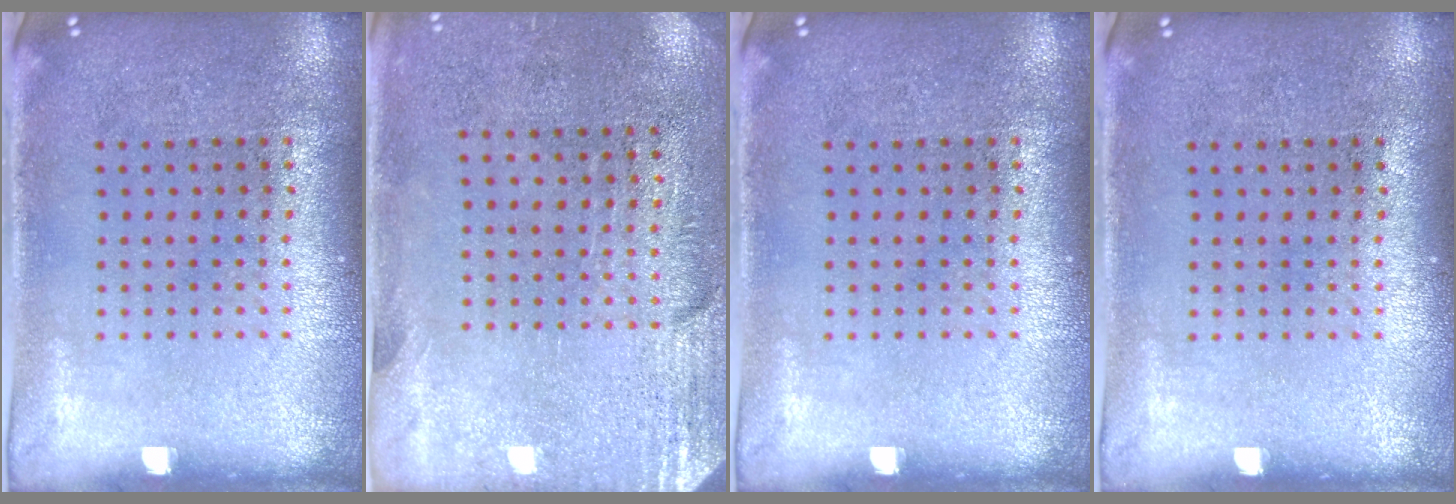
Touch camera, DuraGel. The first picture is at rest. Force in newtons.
{"total": 2.8, "press": 2.4, "slide": 1.5}
{"total": 0.0}
{"total": 0.0}